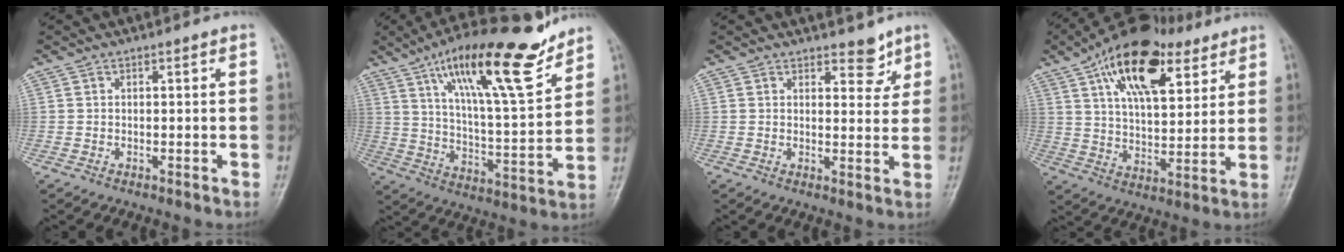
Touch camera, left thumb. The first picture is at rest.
{"total": 20.5, "force": [13.4, 4.7, 14.8], "torque": [-0.212, -0.056, 0.224]}
{"total": 3.8, "force": [2.8, 2.0, 1.7], "torque": [0.007, -0.017, 0.036]}
{"total": 19.8, "force": [10.2, 9.7, 13.9], "torque": [-0.191, -0.021, 0.167]}